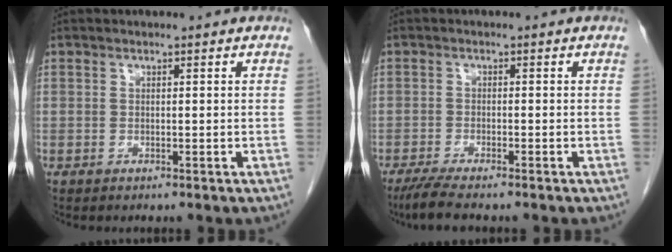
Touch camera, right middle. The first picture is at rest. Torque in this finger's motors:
{"motor_torque": [0.29, -0.19, 0.09, 0.02]}